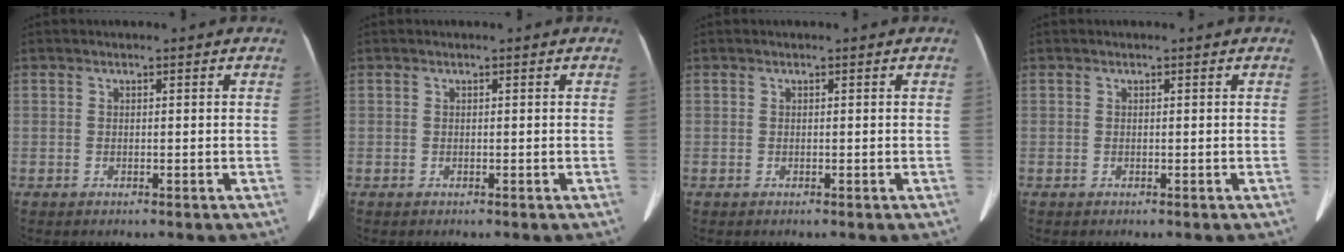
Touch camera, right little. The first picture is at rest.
{"total": 0.0}
{"total": 0.0}
{"total": 0.0}